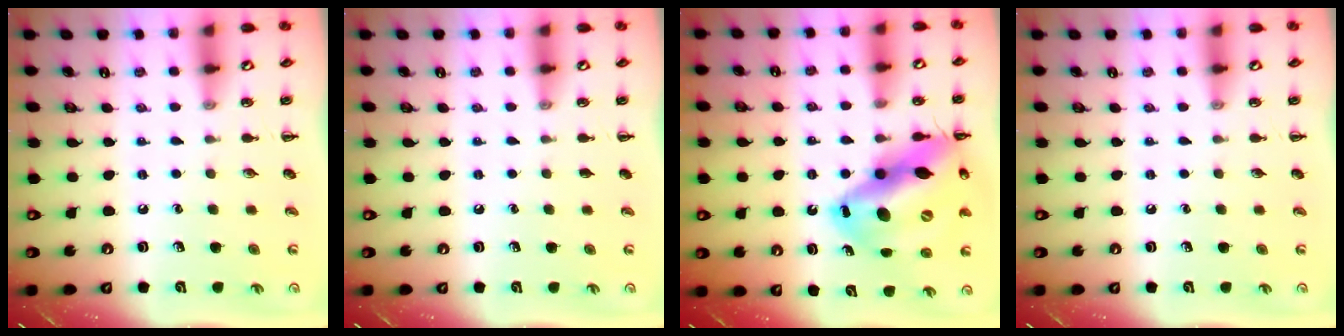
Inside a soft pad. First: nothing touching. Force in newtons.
{"total": 0.0}
{"total": 22.0, "press": 21.1, "slide": 6.3}
{"total": 0.0}